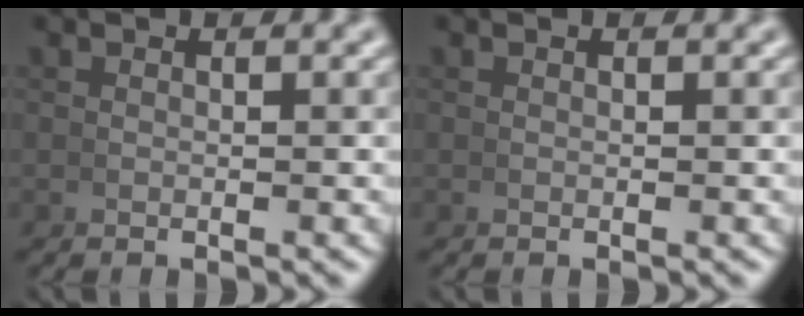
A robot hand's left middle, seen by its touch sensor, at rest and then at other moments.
{"total": 0.0}